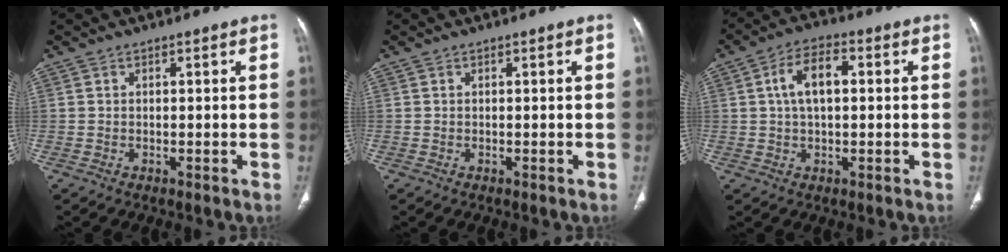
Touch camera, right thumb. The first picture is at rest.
{"total": 0.0}
{"total": 7.5, "force": [1.1, 4.0, 6.3], "torque": [-0.112, 0.017, 0.015]}